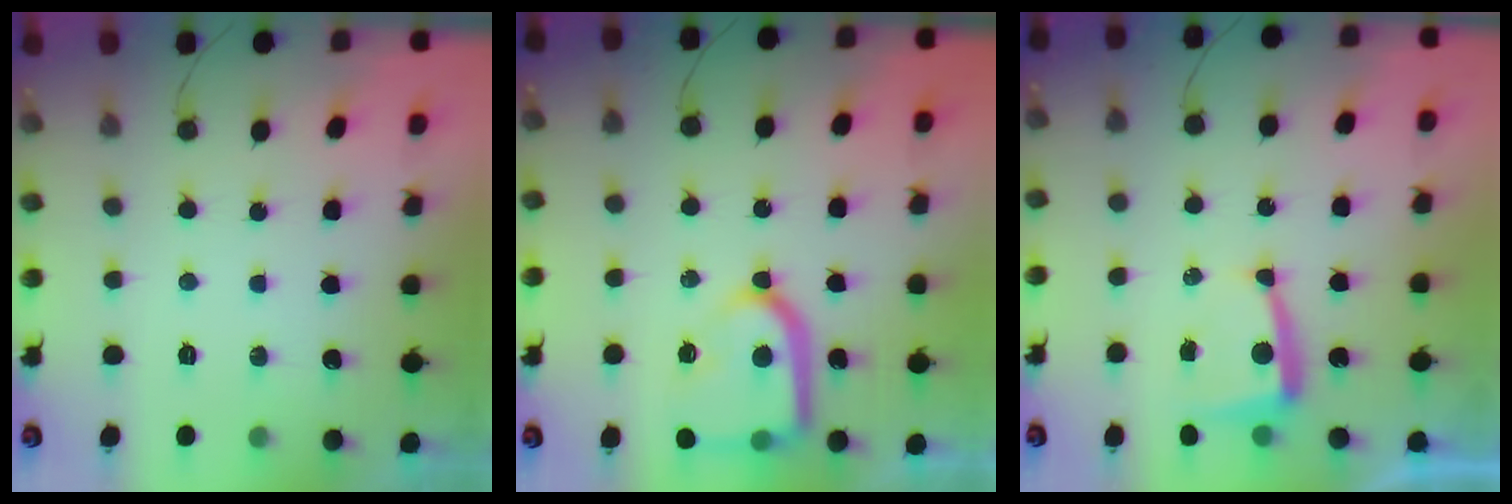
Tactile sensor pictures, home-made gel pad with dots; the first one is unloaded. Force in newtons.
{"total": 16.7, "press": 16.6, "slide": 1.6}
{"total": 6.0, "press": 6.0, "slide": 0.6}